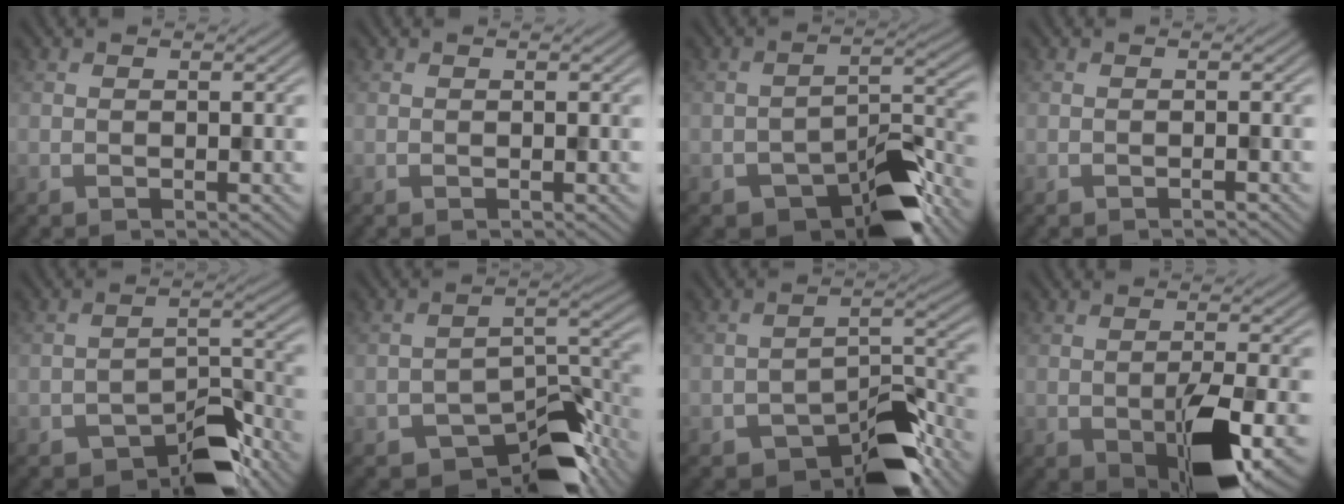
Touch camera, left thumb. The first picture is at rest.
{"total": 0.0}
{"total": 9.8, "force": [-6.2, 4.4, 6.2], "torque": [-0.077, 0.000, -0.109]}
{"total": 0.5, "force": [-0.4, 0.0, 0.3], "torque": [-0.001, 0.001, -0.006]}
{"total": 7.9, "force": [-5.7, 3.3, 4.3], "torque": [-0.053, 0.003, -0.102]}
{"total": 10.8, "force": [-7.8, 4.7, 5.7], "torque": [-0.063, -0.011, -0.134]}
{"total": 9.9, "force": [-6.8, 4.3, 5.7], "torque": [-0.065, -0.001, -0.122]}
{"total": 7.9, "force": [-2.9, 2.8, 6.8], "torque": [-0.110, -0.015, -0.039]}